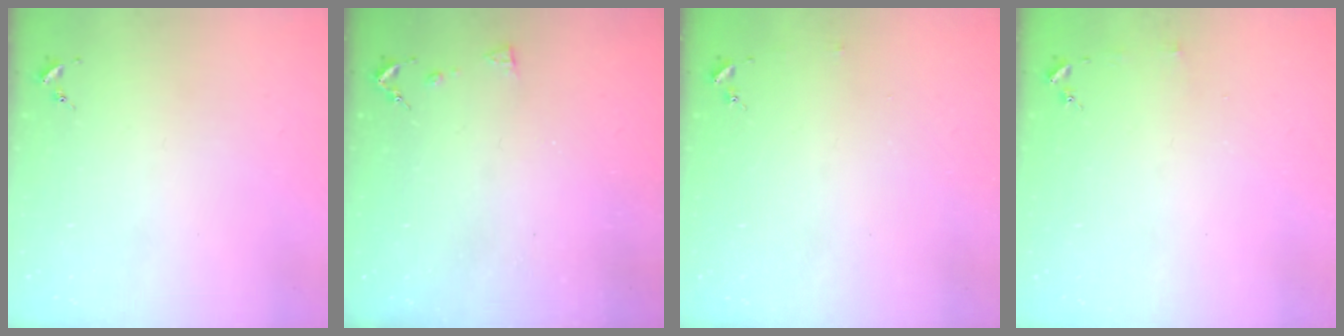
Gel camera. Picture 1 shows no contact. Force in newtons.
{"total": 5.4, "press": 5.4, "slide": 0.8}
{"total": 2.5, "press": 2.5, "slide": 0.2}
{"total": 3.0, "press": 3.0, "slide": 0.3}